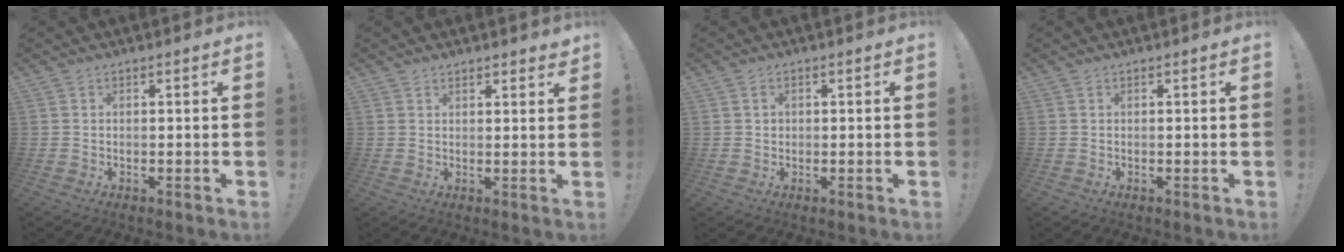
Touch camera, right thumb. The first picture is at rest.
{"total": 2.2, "force": [2.0, 0.8, 0.6], "torque": [-0.007, -0.012, 0.036]}
{"total": 1.3, "force": [0.4, 1.1, 0.5], "torque": [-0.006, 0.000, 0.006]}
{"total": 0.0}